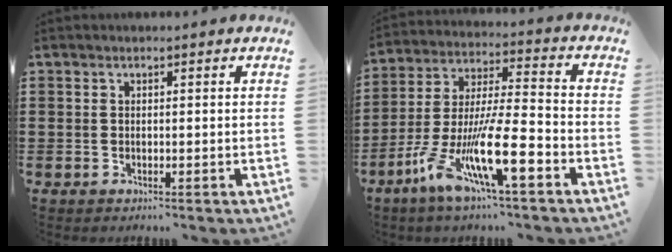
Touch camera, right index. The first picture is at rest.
{"total": 15.7, "force": [-8.2, 3.0, 13.0], "torque": [-0.268, -0.003, -0.147]}